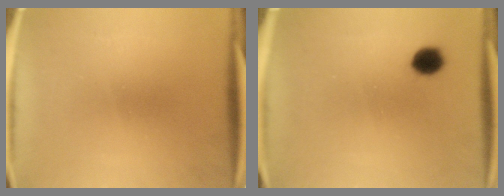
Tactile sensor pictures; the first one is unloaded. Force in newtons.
{"total": 4.2}